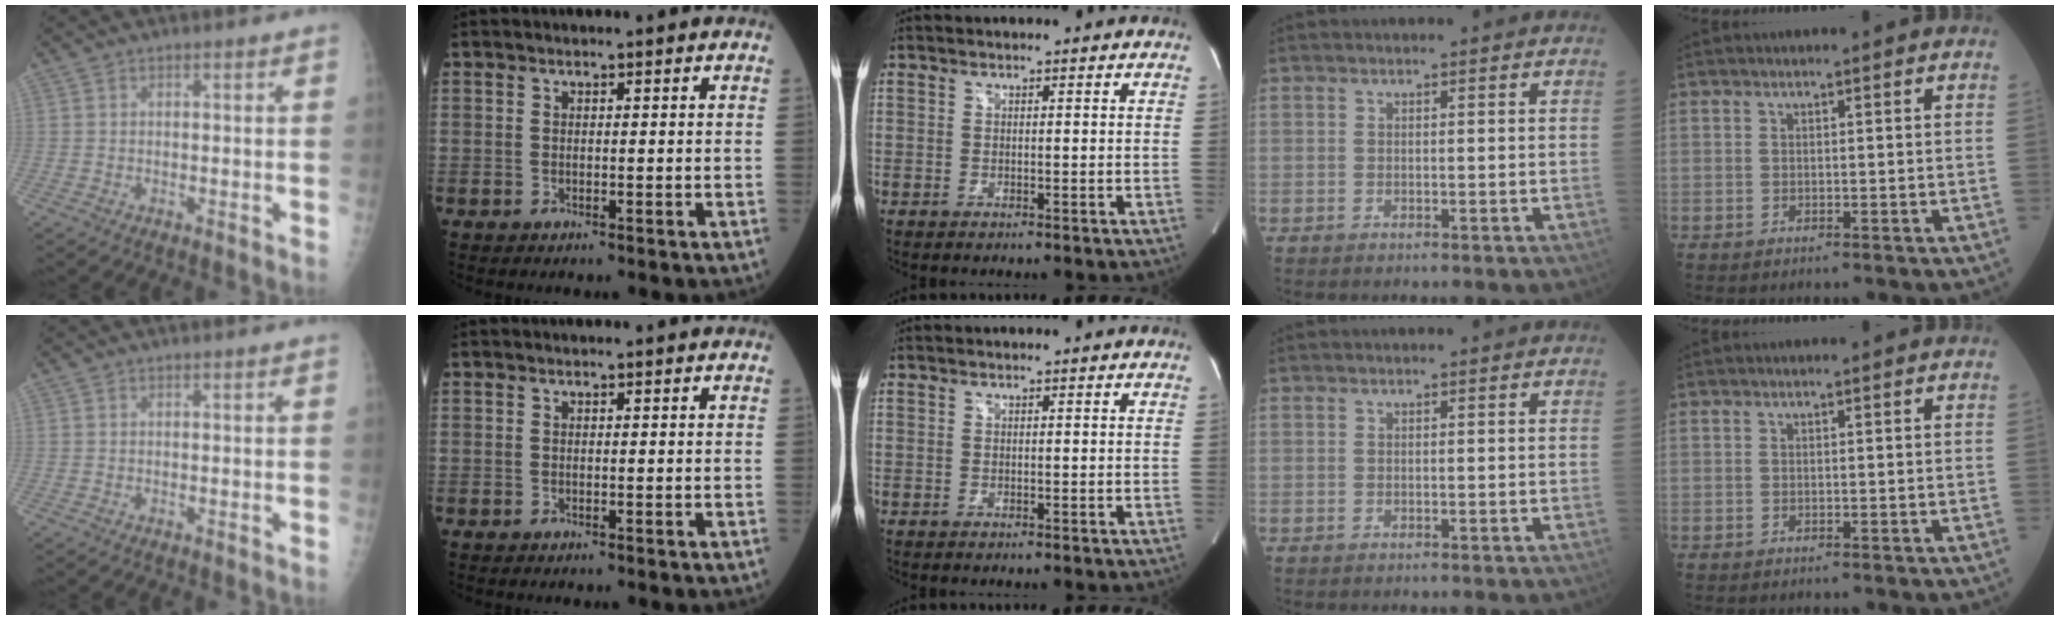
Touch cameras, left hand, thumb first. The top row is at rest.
{}